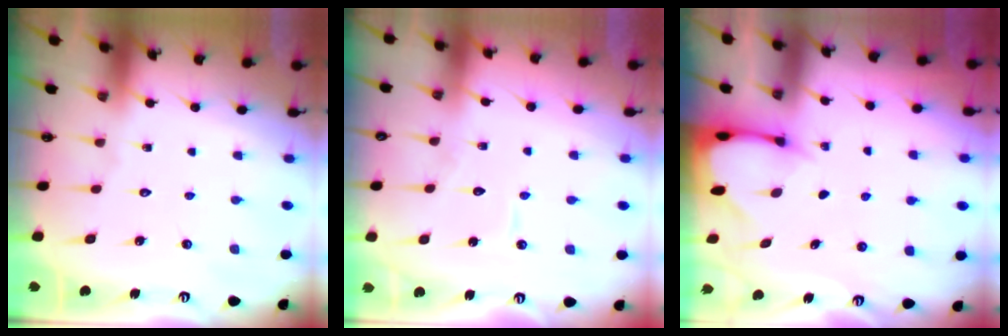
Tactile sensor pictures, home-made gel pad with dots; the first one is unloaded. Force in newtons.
{"total": 5.2, "press": 5.2, "slide": 0.4}
{"total": 2.7, "press": 2.7, "slide": 0.3}